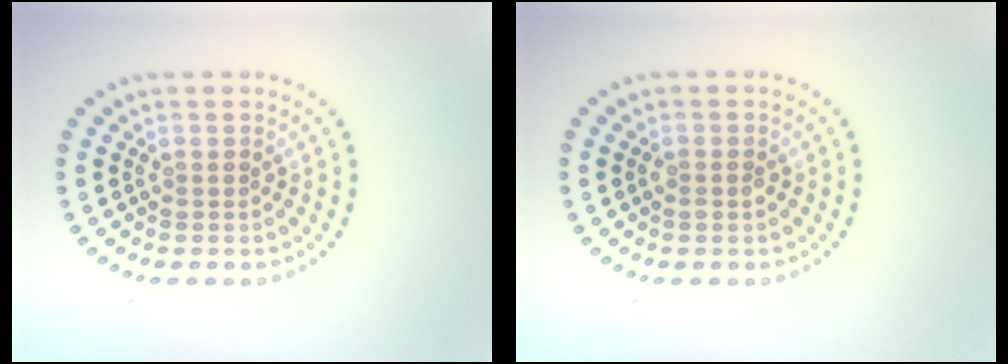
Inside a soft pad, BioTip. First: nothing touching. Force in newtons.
{"total": 1.0, "press": 1.0, "slide": 0.2}